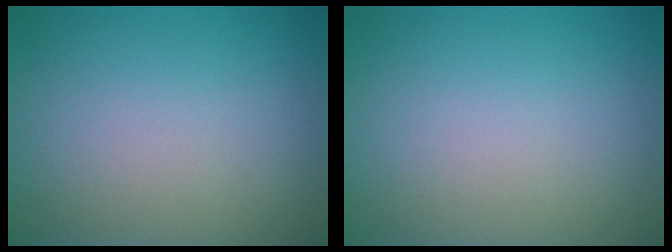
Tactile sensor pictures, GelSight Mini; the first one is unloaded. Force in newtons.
{"total": 0.0}